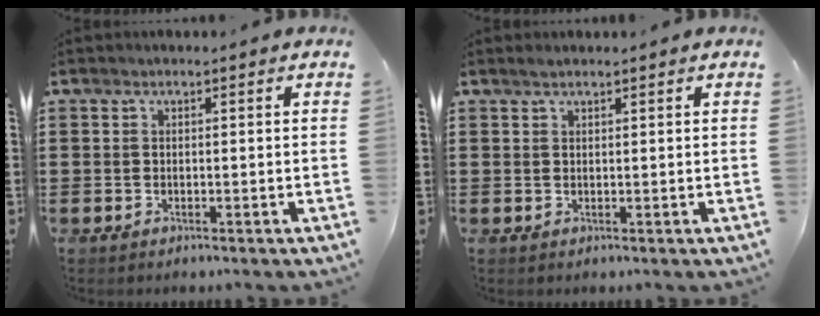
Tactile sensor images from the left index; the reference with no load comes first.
{"total": 0.8, "force": [0.7, 0.1, 0.4], "torque": [-0.009, 0.001, 0.015]}